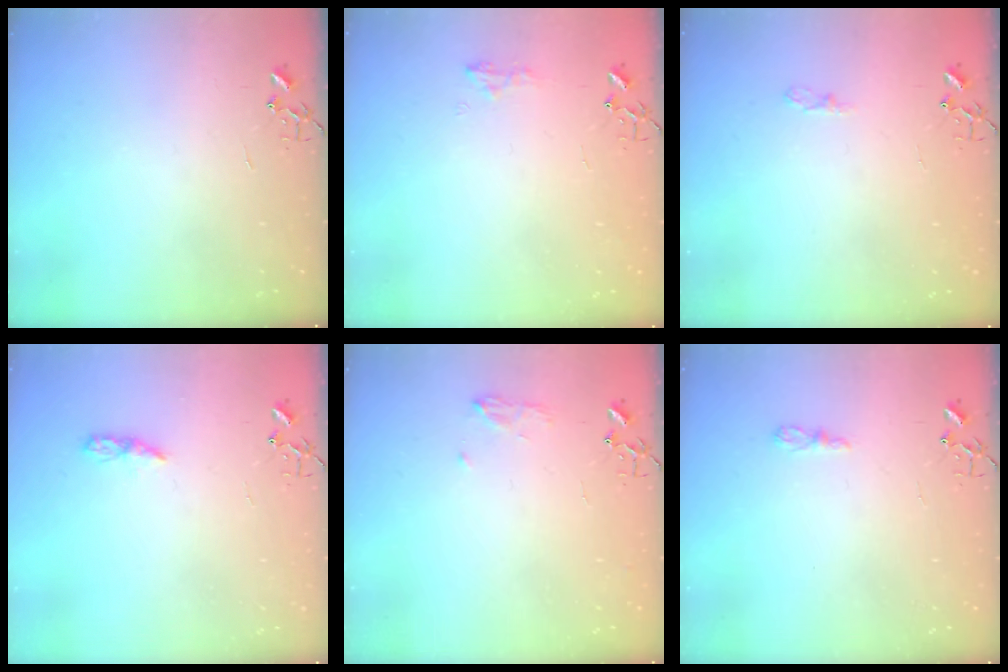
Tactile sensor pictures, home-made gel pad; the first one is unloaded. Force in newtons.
{"total": 8.5, "press": 8.5, "slide": 0.6}
{"total": 5.0, "press": 4.9, "slide": 0.6}
{"total": 5.1, "press": 5.1, "slide": 0.6}
{"total": 8.4, "press": 8.4, "slide": 0.9}
{"total": 4.5, "press": 4.5, "slide": 0.5}